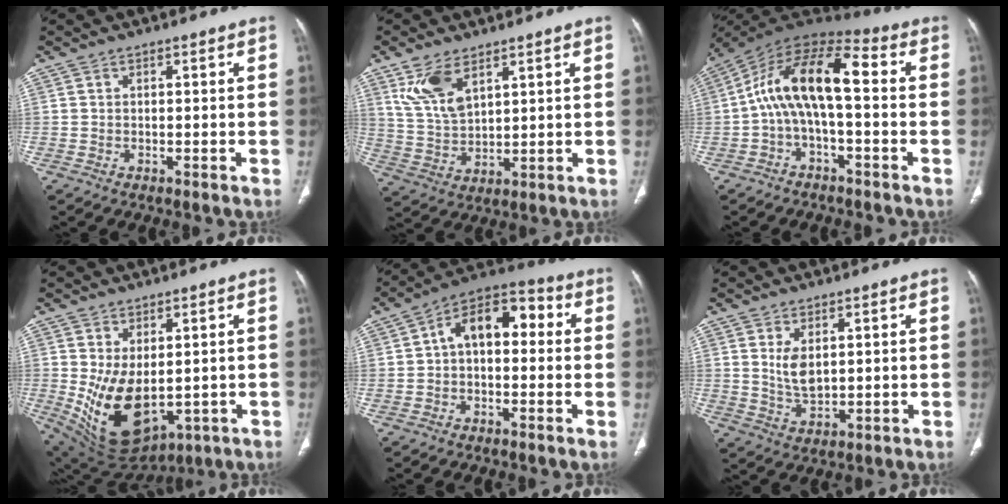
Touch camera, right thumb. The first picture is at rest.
{"total": 8.8, "force": [5.0, 4.3, 5.8], "torque": [-0.109, -0.020, 0.114]}
{"total": 13.4, "force": [-0.6, 5.8, 12.1], "torque": [-0.214, 0.055, -0.025]}
{"total": 13.3, "force": [-0.6, 7.7, 10.8], "torque": [-0.174, -0.020, 0.025]}
{"total": 11.3, "force": [1.1, 6.9, 8.9], "torque": [-0.111, 0.040, 0.002]}
{"total": 4.9, "force": [1.4, 2.6, 3.9], "torque": [-0.069, -0.015, 0.038]}